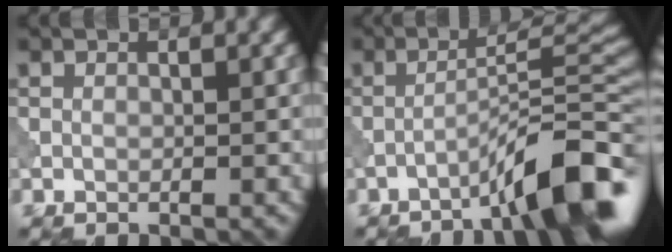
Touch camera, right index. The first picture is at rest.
{"total": 8.6, "force": [-5.2, 1.2, 6.7], "torque": [-0.091, 0.024, -0.088]}